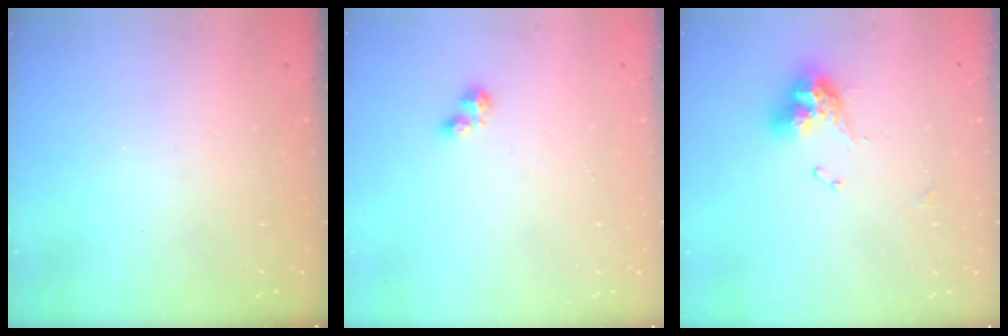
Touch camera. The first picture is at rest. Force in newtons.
{"total": 3.9, "press": 3.9, "slide": 0.5}
{"total": 9.7, "press": 9.7, "slide": 1.1}